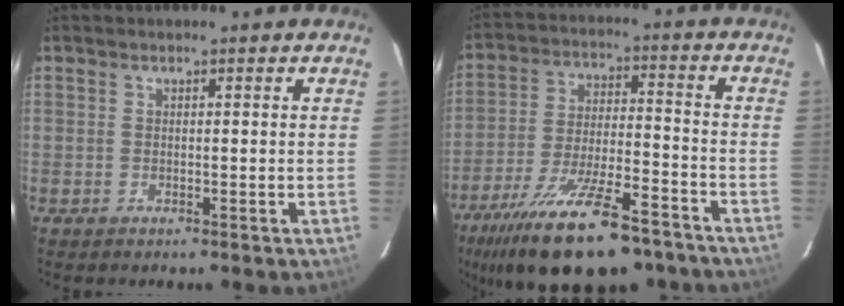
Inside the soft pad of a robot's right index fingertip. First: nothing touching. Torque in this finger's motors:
{"motor_torque": [1.43, -0.71, 1.05, 0.21]}